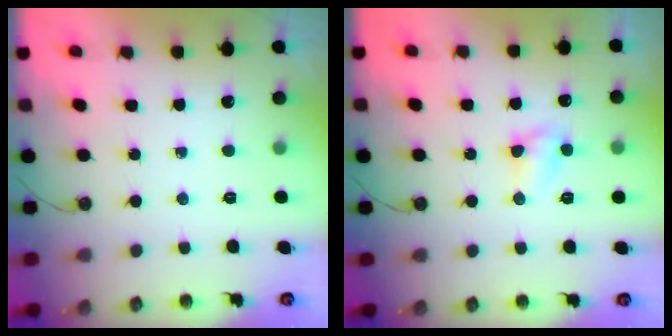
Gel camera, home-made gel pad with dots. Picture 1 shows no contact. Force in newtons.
{"total": 4.7, "press": 4.7, "slide": 0.6}